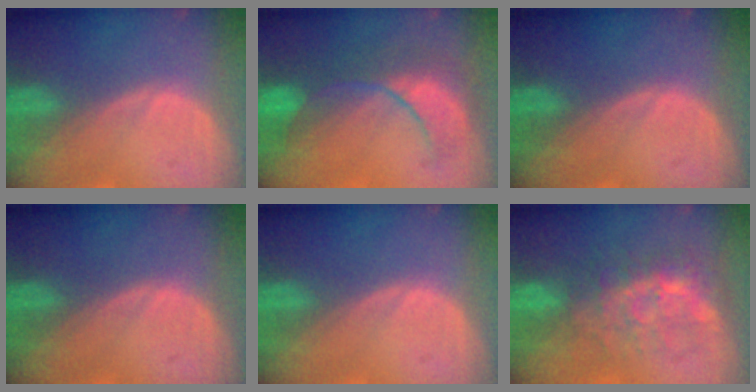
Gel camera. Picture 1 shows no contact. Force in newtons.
{"total": 8.5, "press": 8.4, "slide": 1.4}
{"total": 0.0}
{"total": 0.0}
{"total": 0.0}
{"total": 9.0, "press": 7.6, "slide": 4.8}